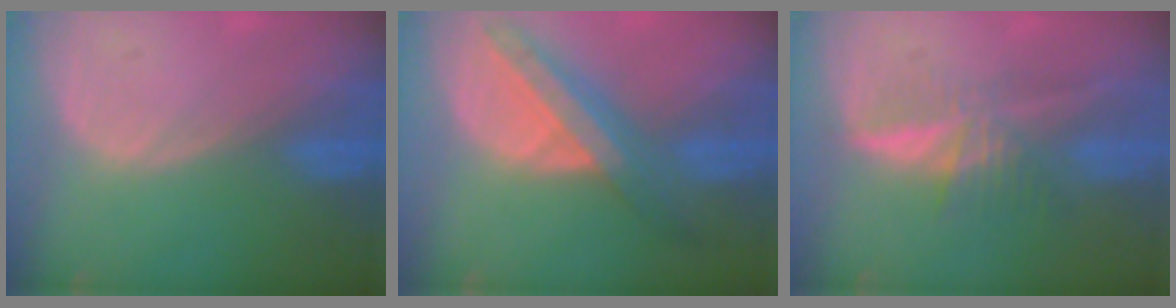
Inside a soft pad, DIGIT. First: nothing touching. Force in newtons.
{"total": 8.6, "press": 7.5, "slide": 4.2}
{"total": 5.9, "press": 5.5, "slide": 2.2}